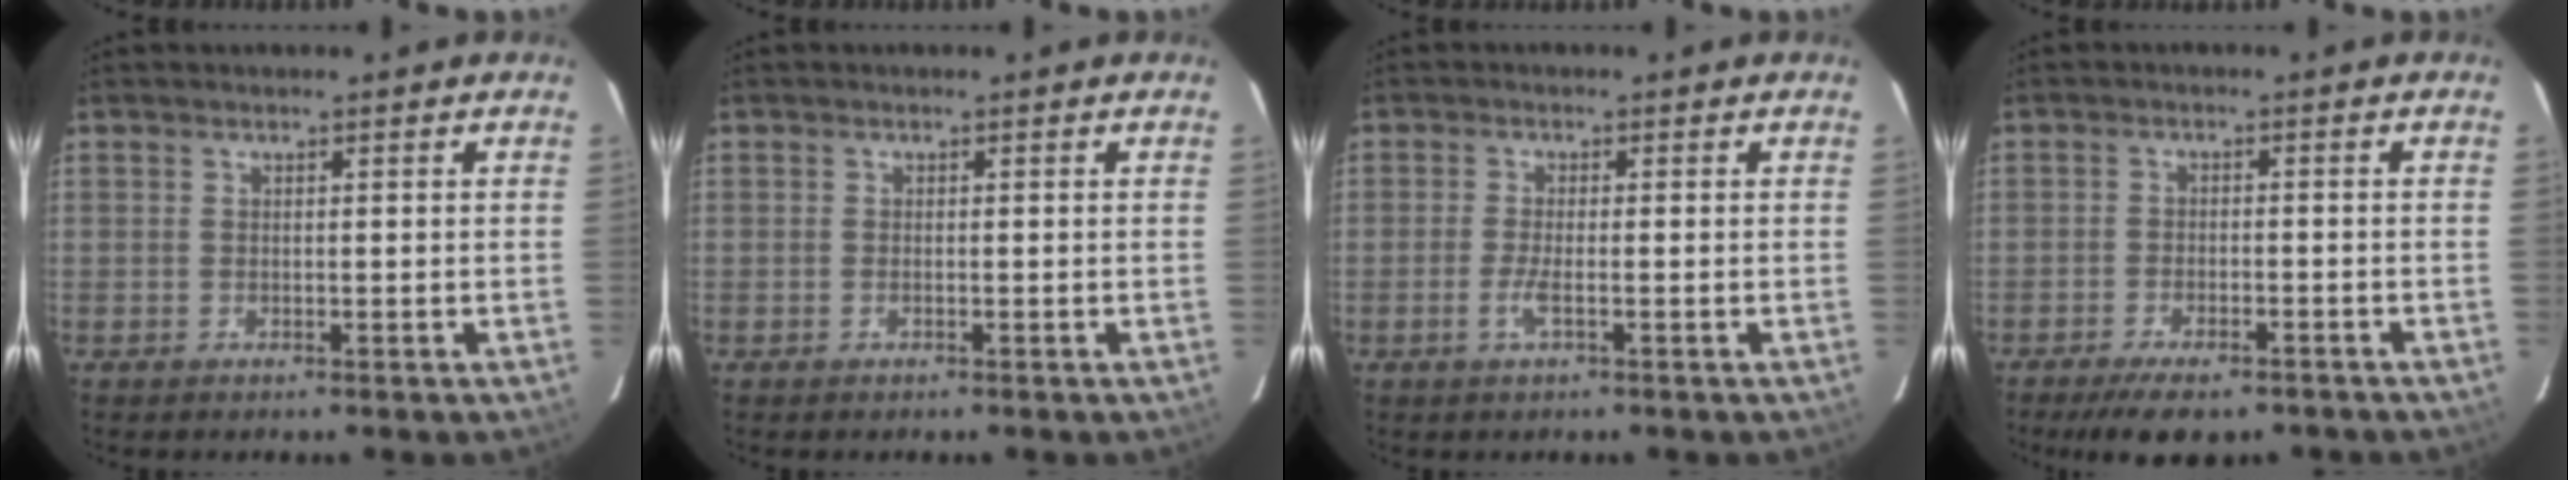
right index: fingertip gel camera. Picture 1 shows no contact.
{"total": 0.0}
{"total": 2.8, "force": [-1.1, 0.4, 2.5], "torque": [-0.055, -0.004, -0.023]}
{"total": 9.2, "force": [-7.0, 3.3, 5.0], "torque": [-0.111, -0.016, -0.107]}